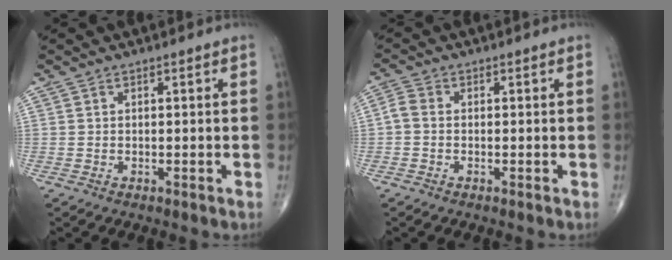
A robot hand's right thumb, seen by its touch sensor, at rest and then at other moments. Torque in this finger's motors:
{"motor_torque": [-0.09, 0.04, 0.25, -0.09, 0.01]}